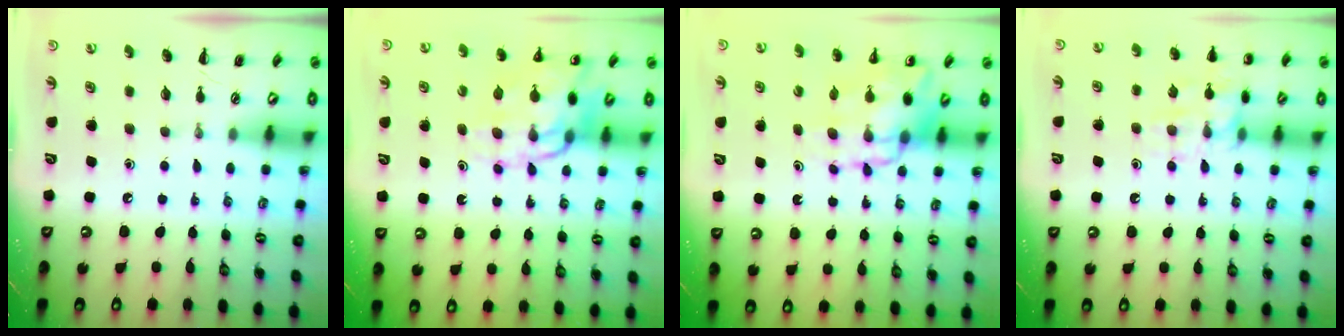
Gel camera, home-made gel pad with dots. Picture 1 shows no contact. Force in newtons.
{"total": 13.1, "press": 12.6, "slide": 3.5}
{"total": 10.7, "press": 10.3, "slide": 3.1}
{"total": 12.8, "press": 12.8, "slide": 0.7}